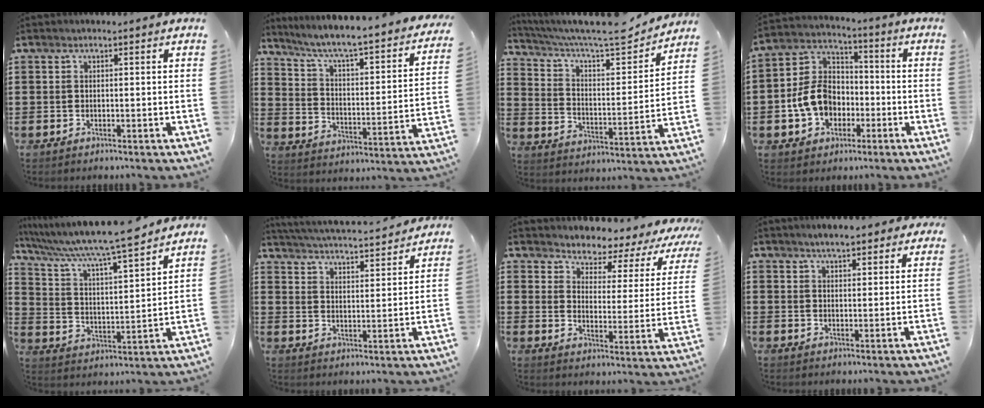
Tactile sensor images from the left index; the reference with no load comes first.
{"total": 4.8, "force": [3.6, 0.1, 3.1], "torque": [-0.080, -0.041, 0.048]}
{"total": 8.3, "force": [7.4, 1.0, 3.8], "torque": [-0.091, -0.054, 0.116]}
{"total": 9.3, "force": [-2.5, 7.4, 5.0], "torque": [-0.141, 0.017, -0.053]}
{"total": 8.8, "force": [7.6, -0.3, 4.3], "torque": [-0.115, -0.053, 0.124]}
{"total": 4.5, "force": [4.3, -0.4, 1.0], "torque": [-0.041, -0.037, 0.069]}
{"total": 3.1, "force": [2.8, 1.1, 0.5], "torque": [-0.028, -0.034, 0.035]}
{"total": 3.8, "force": [3.2, 0.9, 1.7], "torque": [-0.041, 0.003, 0.059]}